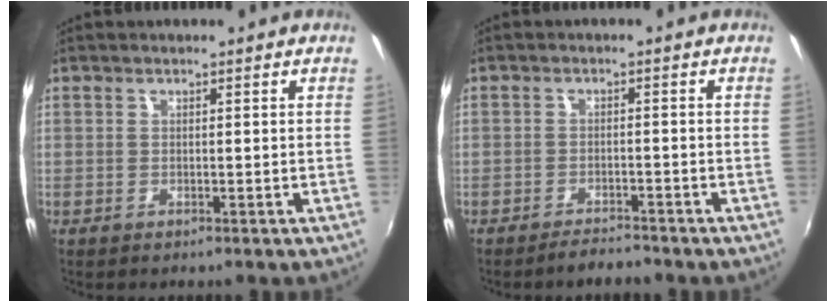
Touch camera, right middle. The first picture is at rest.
{"total": 2.9, "force": [-2.7, 0.4, 0.9], "torque": [-0.028, -0.002, -0.045]}